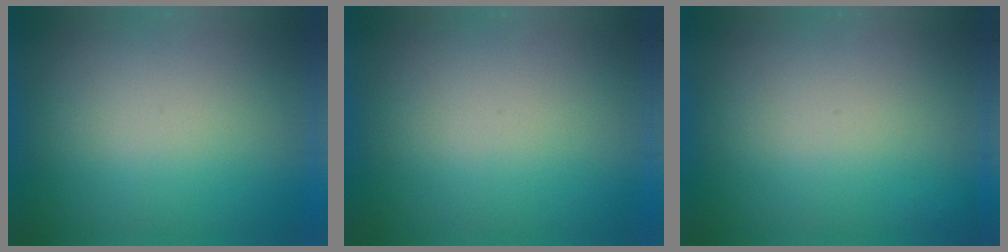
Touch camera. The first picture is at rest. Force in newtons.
{"total": 0.0}
{"total": 1.1}